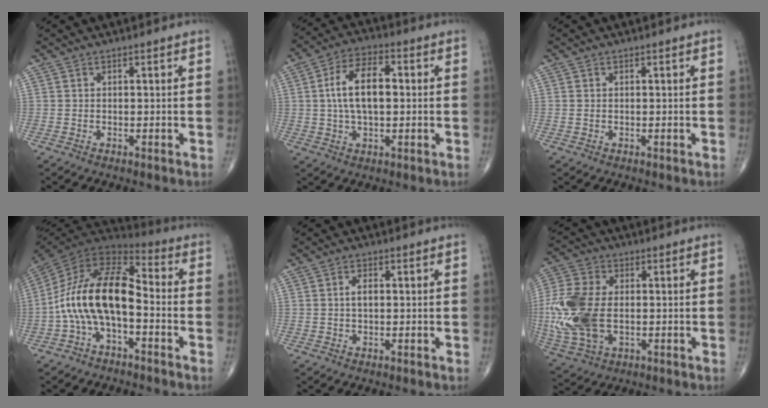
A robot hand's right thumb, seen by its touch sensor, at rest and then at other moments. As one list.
[{"total": 11.2, "force": [0.9, 5.8, 9.6], "torque": [-0.174, 0.017, 0.013]}, {"total": 0.7, "force": [0.0, 0.5, 0.5], "torque": [-0.015, 0.003, 0.004]}, {"total": 16.5, "force": [-3.1, 8.3, 13.9], "torque": [-0.251, 0.061, -0.068]}, {"total": 2.3, "force": [0.2, 1.2, 1.9], "torque": [-0.035, 0.004, 0.002]}, {"total": 17.7, "force": [-1.2, 10.9, 13.9], "torque": [-0.333, -0.005, -0.015]}]